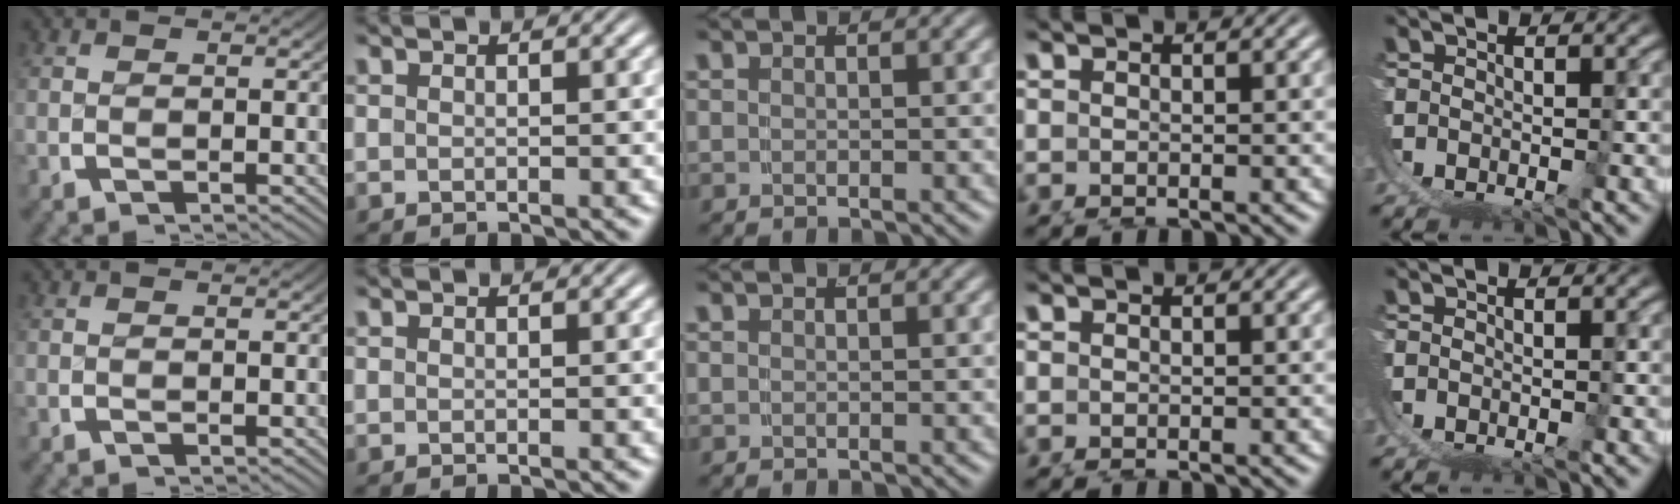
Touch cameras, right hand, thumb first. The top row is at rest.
{}